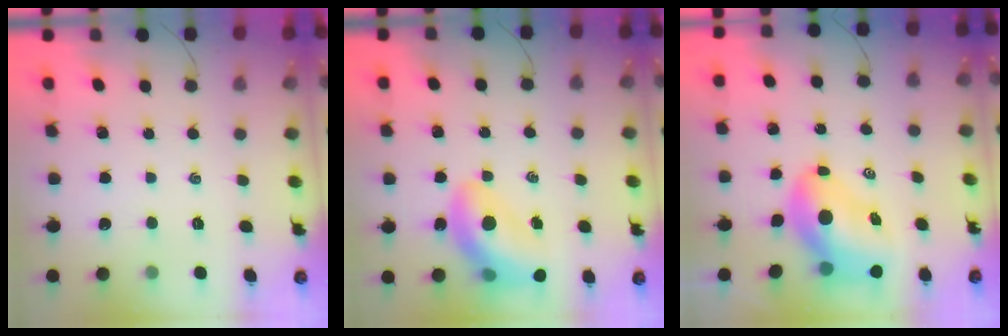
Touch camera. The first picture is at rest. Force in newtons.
{"total": 14.8, "press": 14.3, "slide": 3.9}
{"total": 11.1, "press": 10.7, "slide": 3.2}